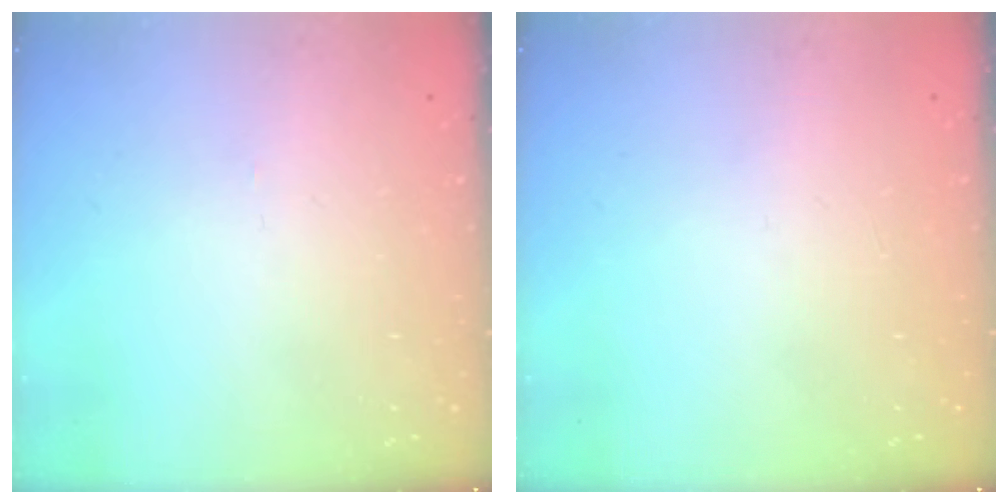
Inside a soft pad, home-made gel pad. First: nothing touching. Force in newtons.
{"total": 0.0}